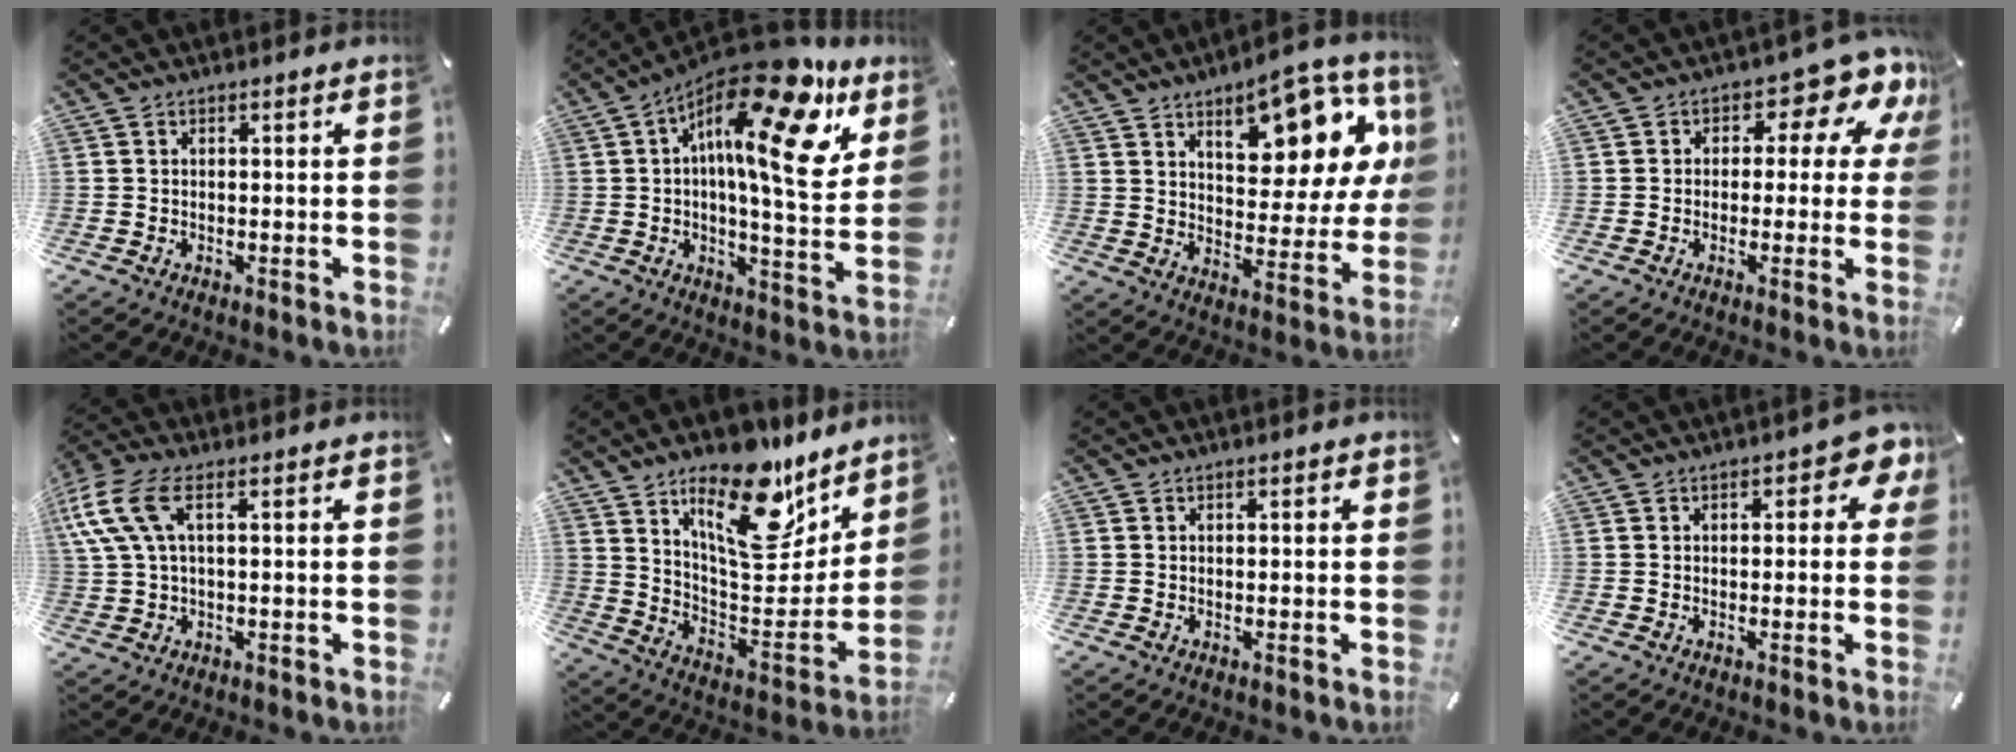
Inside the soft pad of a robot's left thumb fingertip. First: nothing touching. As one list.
[{"total": 21.7, "force": [10.3, 7.2, 17.7], "torque": [-0.278, -0.080, 0.156]}, {"total": 16.6, "force": [9.9, 7.9, 10.7], "torque": [-0.126, -0.073, 0.161]}, {"total": 10.1, "force": [3.5, 5.9, 7.3], "torque": [-0.086, -0.028, 0.057]}, {"total": 10.1, "force": [2.8, 4.6, 8.6], "torque": [-0.197, -0.005, 0.054]}, {"total": 22.6, "force": [15.3, 10.1, 13.2], "torque": [-0.182, -0.112, 0.261]}, {"total": 0.0}, {"total": 4.2, "force": [1.0, 2.5, 3.2], "torque": [-0.040, 0.003, 0.013]}]